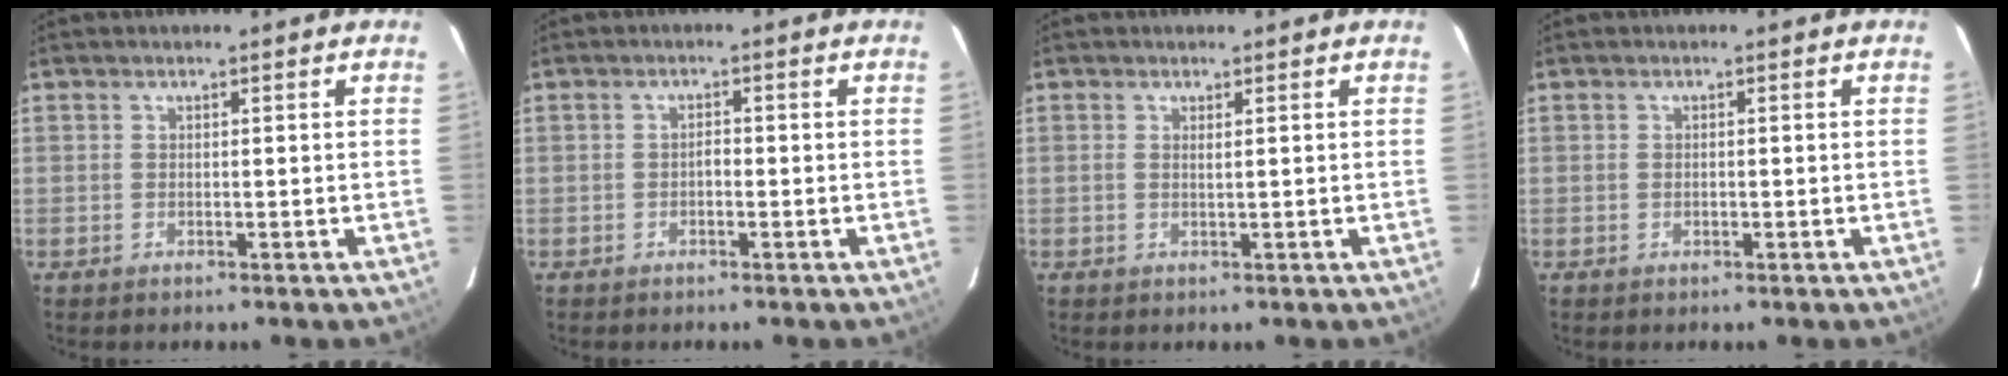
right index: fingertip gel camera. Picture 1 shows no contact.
{"total": 1.0, "force": [-0.5, 0.6, 0.6], "torque": [-0.011, 0.006, -0.011]}
{"total": 0.7, "force": [0.3, -0.2, 0.6], "torque": [-0.013, -0.001, 0.005]}
{"total": 0.6, "force": [-0.1, 0.3, 0.4], "torque": [-0.008, 0.002, -0.002]}